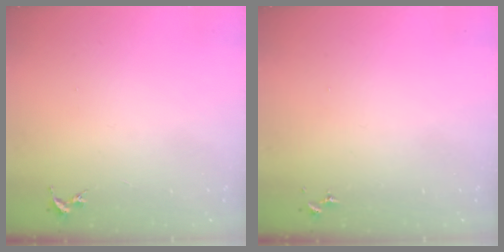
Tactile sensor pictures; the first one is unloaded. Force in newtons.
{"total": 0.0}